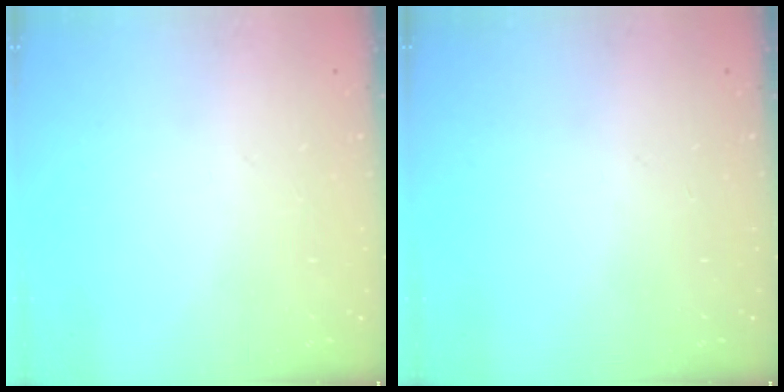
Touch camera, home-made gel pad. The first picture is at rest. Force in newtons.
{"total": 0.0}